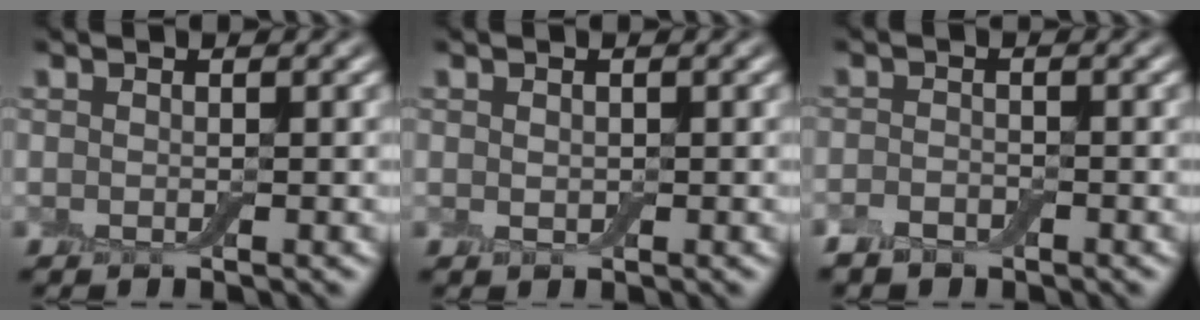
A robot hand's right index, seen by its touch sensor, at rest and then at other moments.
{"total": 0.7, "force": [0.1, 0.7, 0.3], "torque": [-0.004, 0.002, 0.000]}
{"total": 1.7, "force": [-1.3, 0.9, 0.7], "torque": [-0.014, 0.001, -0.031]}